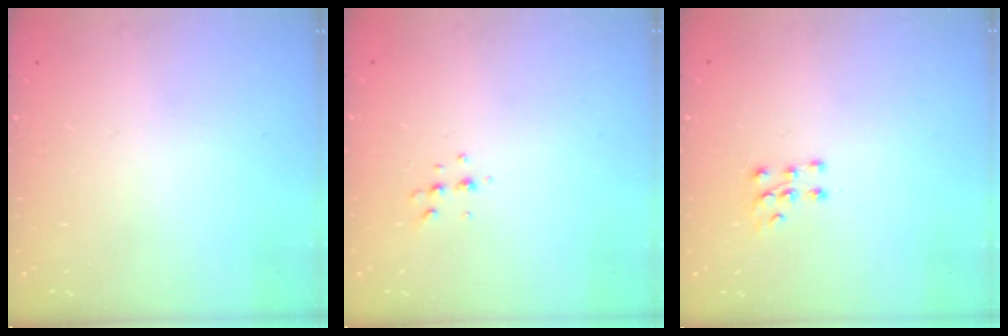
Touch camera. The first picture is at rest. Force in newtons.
{"total": 4.3, "press": 4.2, "slide": 0.6}
{"total": 6.6, "press": 6.6, "slide": 0.8}